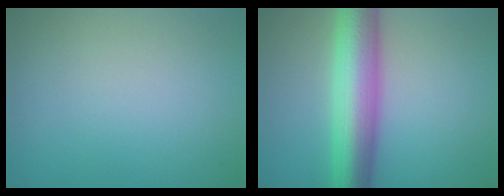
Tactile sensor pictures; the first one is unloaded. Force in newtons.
{"total": 8.2, "press": 8.2, "slide": 0.2}